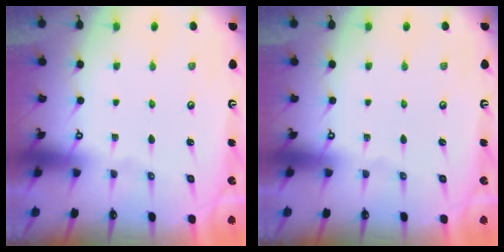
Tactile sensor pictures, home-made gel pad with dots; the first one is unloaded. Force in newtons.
{"total": 0.0}